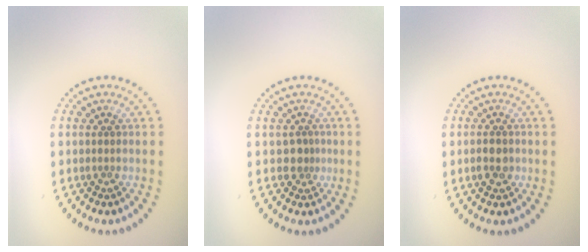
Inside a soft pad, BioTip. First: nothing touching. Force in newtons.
{"total": 1.2, "press": 0.8, "slide": 0.9}
{"total": 1.7, "press": 1.7, "slide": 0.3}